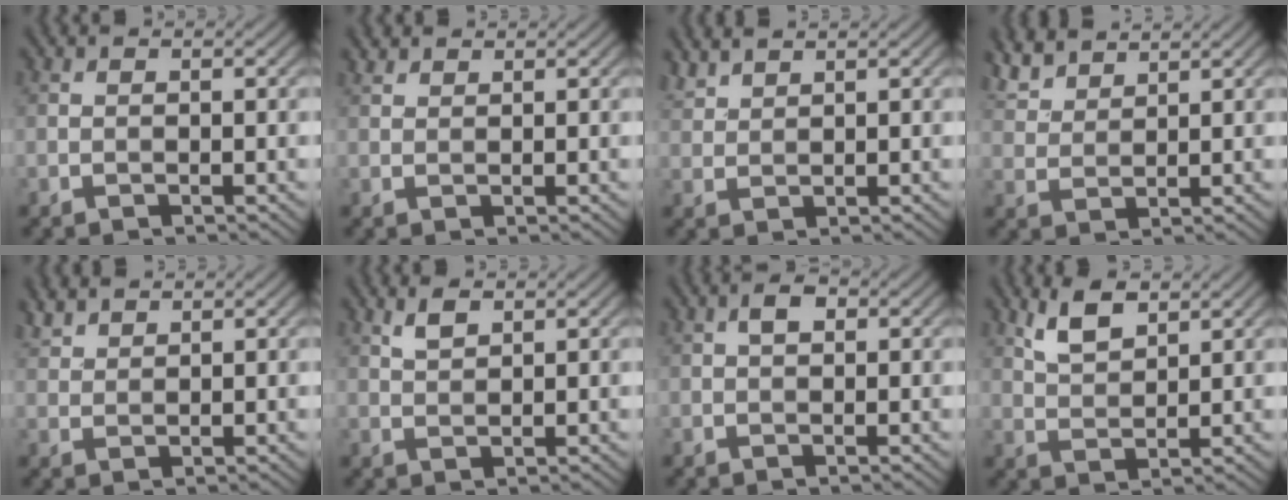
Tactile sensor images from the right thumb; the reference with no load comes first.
{"total": 1.4, "force": [1.2, 0.5, 0.3], "torque": [-0.011, 0.005, 0.029]}
{"total": 2.5, "force": [2.3, 0.6, 0.8], "torque": [-0.022, 0.005, 0.054]}
{"total": 4.9, "force": [4.2, 1.5, 2.0], "torque": [-0.058, 0.009, 0.095]}
{"total": 2.6, "force": [2.3, 0.9, 0.9], "torque": [-0.023, 0.007, 0.054]}
{"total": 2.2, "force": [1.5, 0.8, 1.4], "torque": [-0.033, 0.002, 0.032]}
{"total": 1.9, "force": [0.6, 1.1, 1.5], "torque": [-0.025, 0.006, 0.006]}
{"total": 4.7, "force": [3.1, 1.9, 3.0], "torque": [-0.073, 0.001, 0.066]}